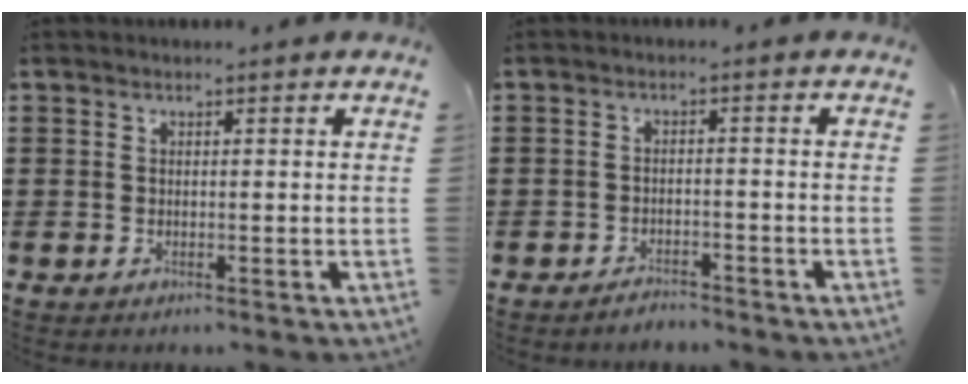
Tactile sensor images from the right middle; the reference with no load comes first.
{"total": 2.0, "force": [-1.9, 0.4, 0.2], "torque": [-0.009, 0.002, -0.040]}